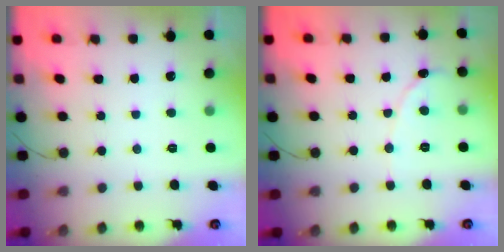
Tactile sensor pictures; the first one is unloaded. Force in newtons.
{"total": 2.1, "press": 2.1, "slide": 0.2}